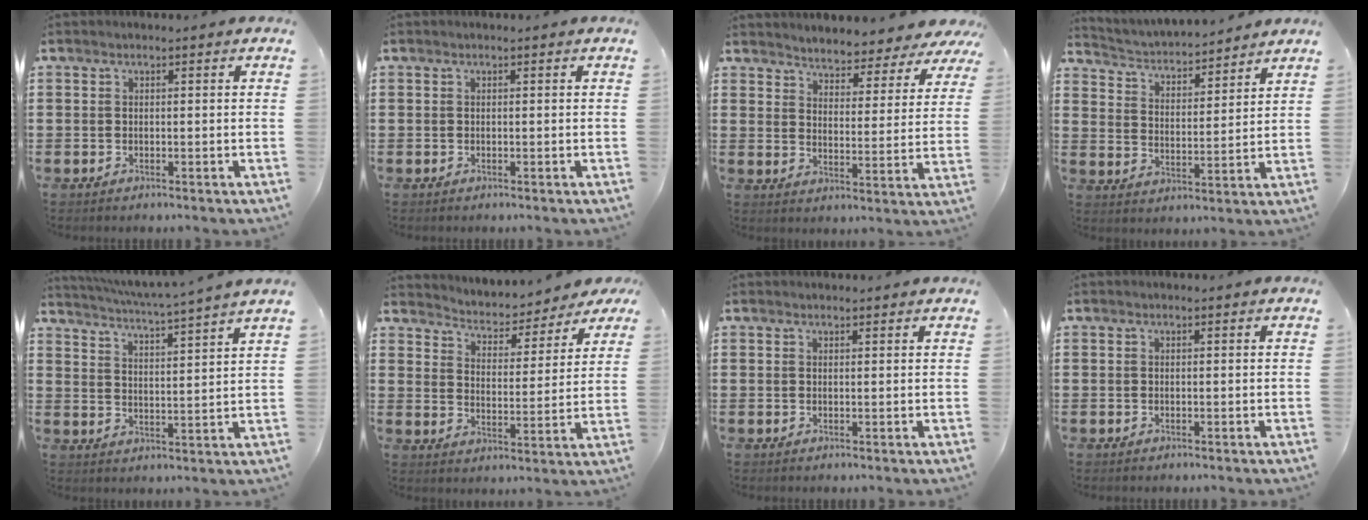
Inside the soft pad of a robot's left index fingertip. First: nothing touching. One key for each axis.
{"total": 0.0}
{"total": 3.7, "fx": 3.7, "fy": -0.3, "fz": -0.4, "tx": -0.019, "ty": -0.038, "tz": 0.058}
{"total": 3.3, "fx": 3.3, "fy": 0.1, "fz": 0.4, "tx": -0.028, "ty": -0.030, "tz": 0.050}
{"total": 4.2, "fx": 3.7, "fy": -1.4, "fz": 1.5, "tx": -0.046, "ty": -0.033, "tz": 0.057}
{"total": 3.0, "fx": 3.0, "fy": 0.2, "fz": 0.1, "tx": -0.025, "ty": -0.030, "tz": 0.043}
{"total": 0.6, "fx": 0.5, "fy": 0.1, "fz": 0.2, "tx": -0.005, "ty": 0.000, "tz": 0.011}
{"total": 0.0}